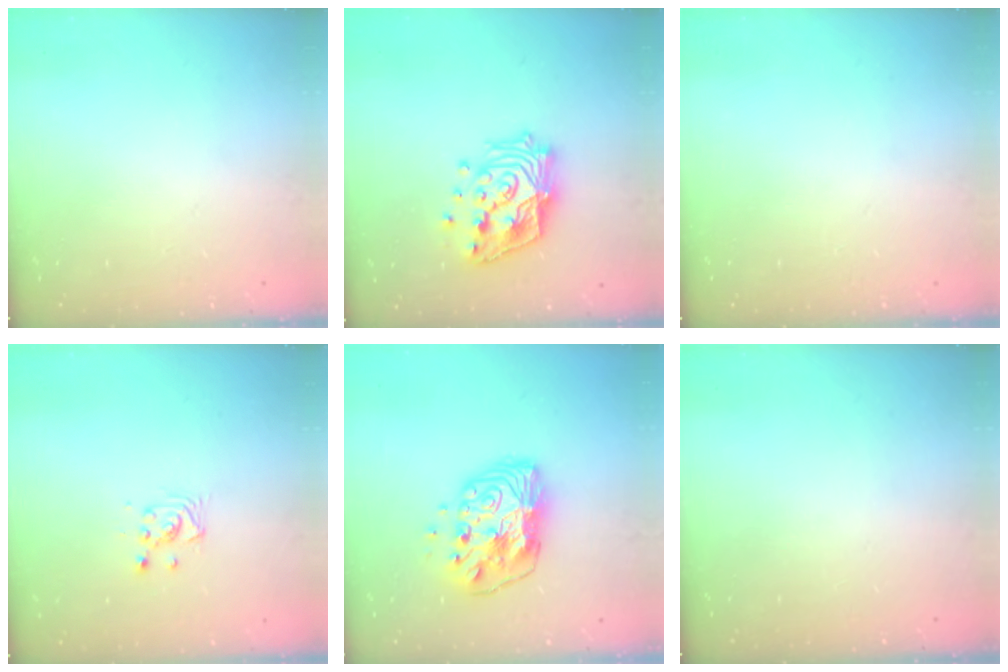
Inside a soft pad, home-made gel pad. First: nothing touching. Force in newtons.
{"total": 18.8, "press": 18.7, "slide": 1.6}
{"total": 0.0}
{"total": 3.8, "press": 3.8, "slide": 0.5}
{"total": 12.2, "press": 12.1, "slide": 1.1}
{"total": 0.0}